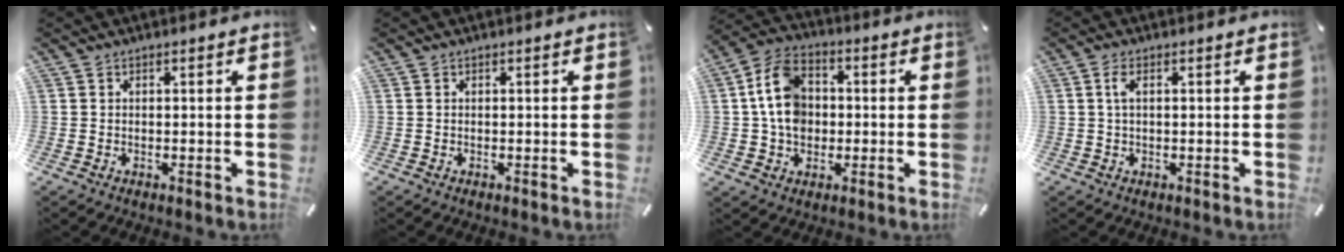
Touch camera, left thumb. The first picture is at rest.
{"total": 0.0}
{"total": 11.1, "force": [0.2, 9.1, 6.3], "torque": [-0.142, 0.022, 0.007]}
{"total": 2.3, "force": [0.5, 0.8, 2.0], "torque": [-0.042, 0.005, 0.007]}